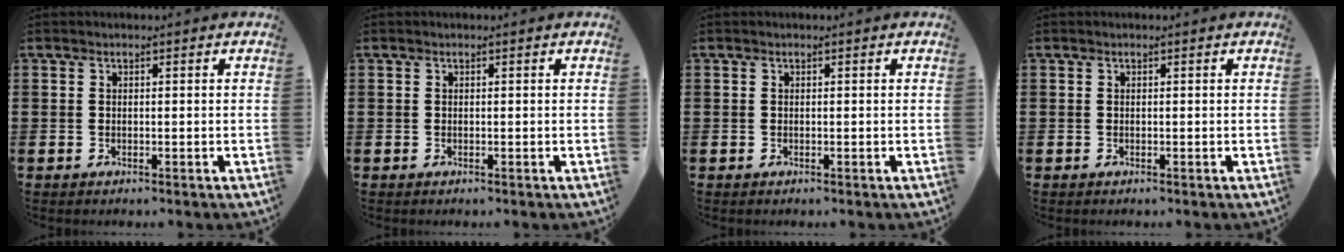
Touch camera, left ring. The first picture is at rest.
{"total": 0.0}
{"total": 0.0}
{"total": 0.0}